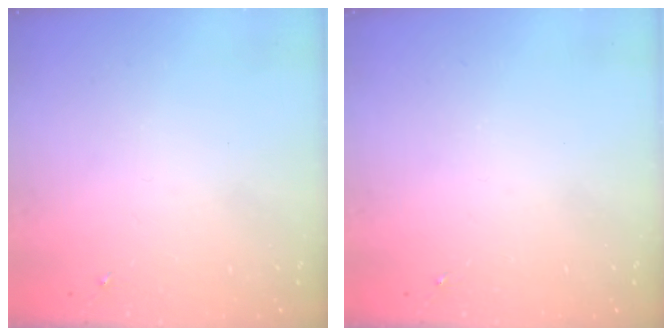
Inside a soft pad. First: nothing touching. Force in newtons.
{"total": 0.0}